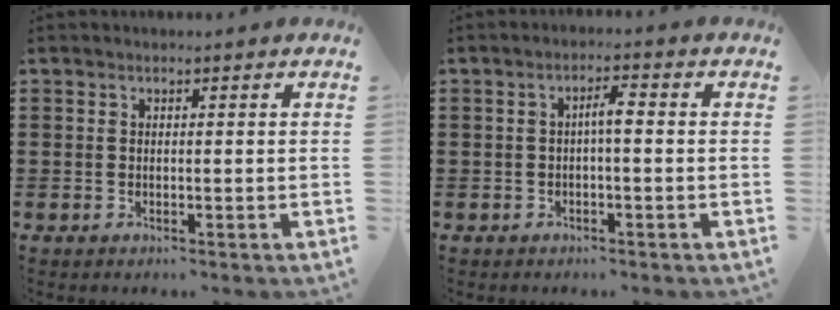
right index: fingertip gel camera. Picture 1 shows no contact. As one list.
[{"total": 2.6, "force": [-0.3, 0.4, 2.5], "torque": [-0.048, 0.005, -0.009]}]